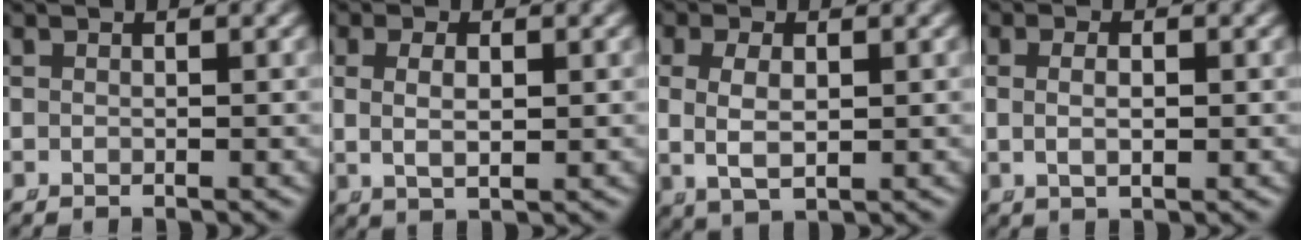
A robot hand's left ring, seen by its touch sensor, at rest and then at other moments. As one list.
[{"total": 3.1, "force": [0.4, 1.5, 2.7], "torque": [-0.049, -0.007, 0.015]}, {"total": 4.7, "force": [0.2, 3.0, 3.7], "torque": [-0.080, -0.008, 0.015]}, {"total": 2.1, "force": [-0.1, 0.7, 2.0], "torque": [-0.037, -0.007, 0.006]}]